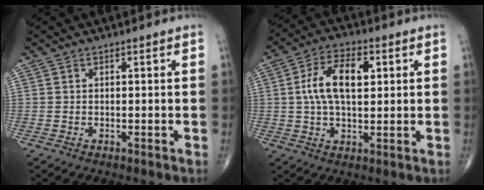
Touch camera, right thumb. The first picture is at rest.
{"total": 10.8, "force": [2.0, 5.6, 9.0], "torque": [-0.162, 0.011, 0.032]}